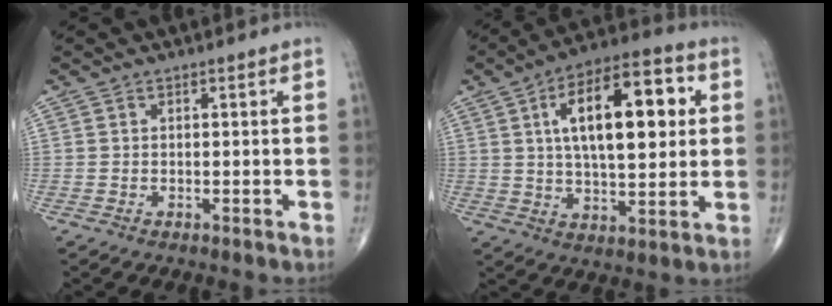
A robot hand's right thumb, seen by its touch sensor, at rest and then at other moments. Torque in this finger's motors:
{"motor_torque": [1.19, 3.46, 1.83, 0.46, 0.33]}